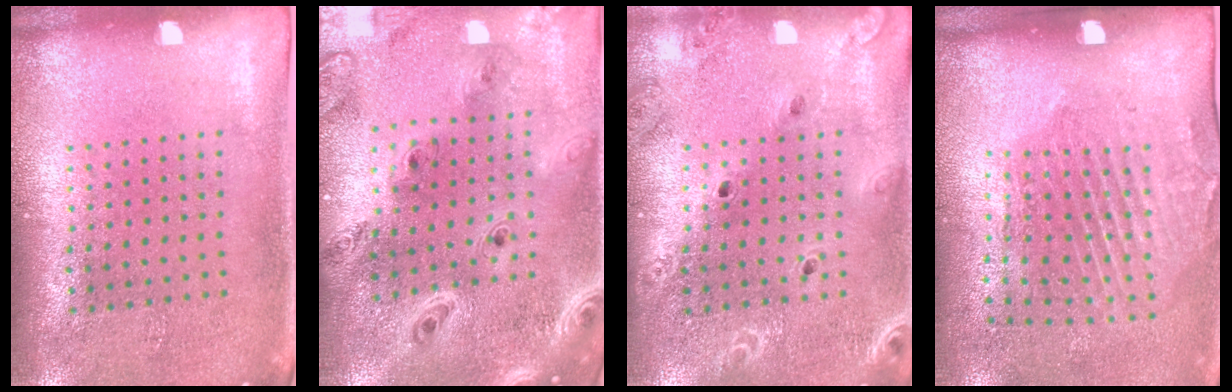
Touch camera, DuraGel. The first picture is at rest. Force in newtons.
{"total": 2.7, "press": 2.4, "slide": 1.3}
{"total": 1.9, "press": 1.8, "slide": 0.7}
{"total": 2.0, "press": 1.1, "slide": 1.7}